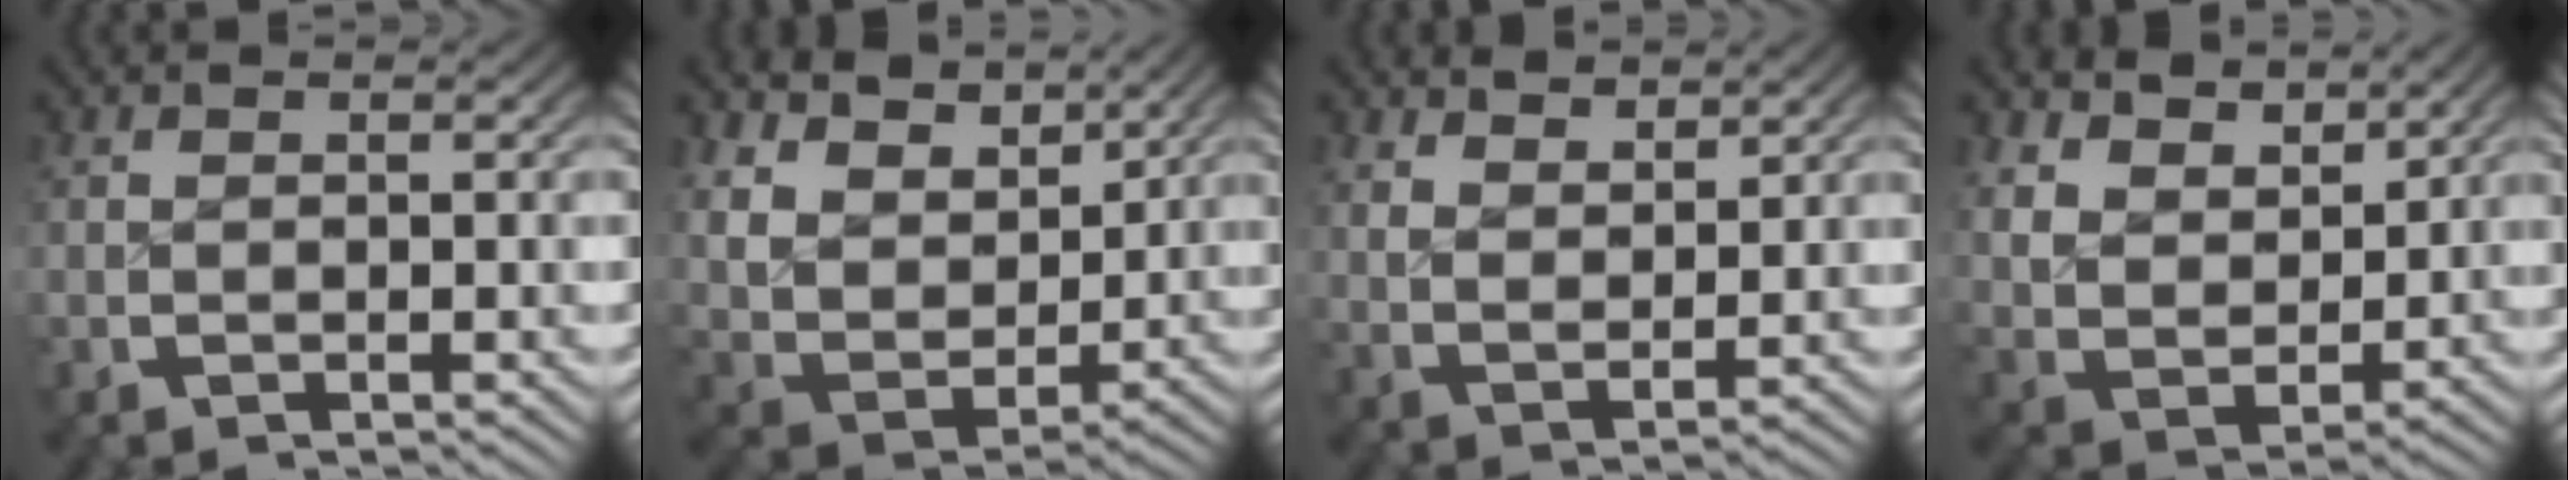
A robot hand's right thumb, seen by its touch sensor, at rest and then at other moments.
{"total": 10.3, "force": [2.8, 7.5, 6.4], "torque": [-0.151, -0.032, 0.055]}
{"total": 3.3, "force": [2.5, 1.4, 1.7], "torque": [-0.022, -0.008, 0.056]}
{"total": 7.2, "force": [2.6, 5.0, 4.4], "torque": [-0.099, -0.030, 0.057]}